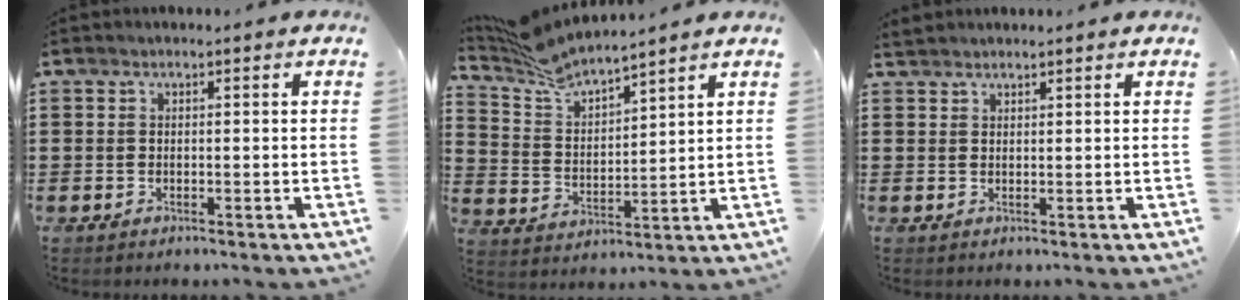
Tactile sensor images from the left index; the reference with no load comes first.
{"total": 6.5, "force": [6.1, 0.7, 2.1], "torque": [-0.067, -0.025, 0.108]}
{"total": 1.3, "force": [1.3, 0.2, -0.1], "torque": [-0.002, 0.002, 0.026]}